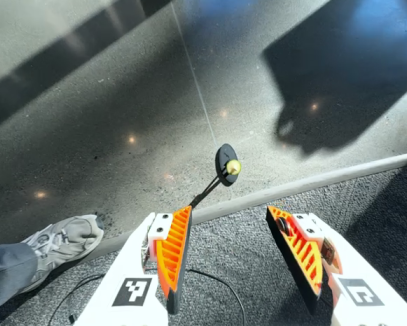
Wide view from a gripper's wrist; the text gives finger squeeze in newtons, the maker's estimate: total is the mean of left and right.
{"total": 0.0}